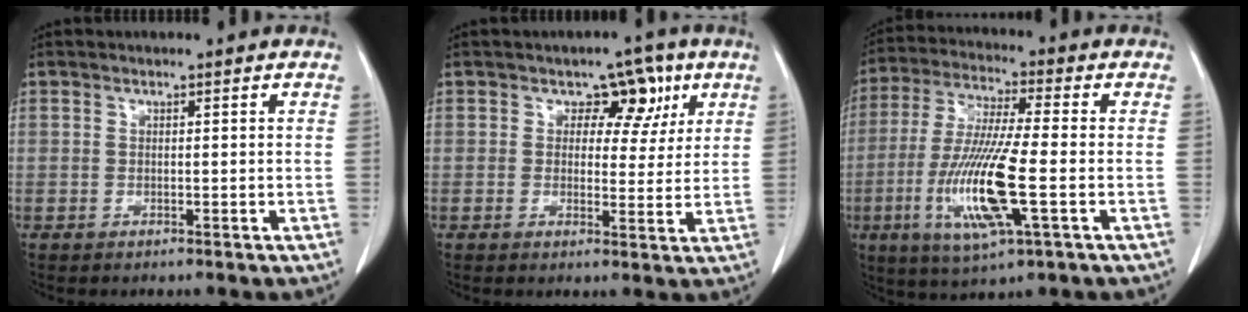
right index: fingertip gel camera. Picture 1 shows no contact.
{"total": 5.7, "force": [2.5, 4.0, 3.2], "torque": [-0.022, 0.008, 0.030]}
{"total": 14.3, "force": [-3.7, 1.3, 13.7], "torque": [-0.283, -0.018, -0.070]}